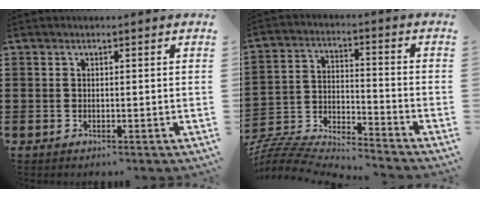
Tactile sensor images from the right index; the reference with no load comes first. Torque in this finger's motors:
{"motor_torque": [-1.15, 0.98, -1.05, -0.11]}